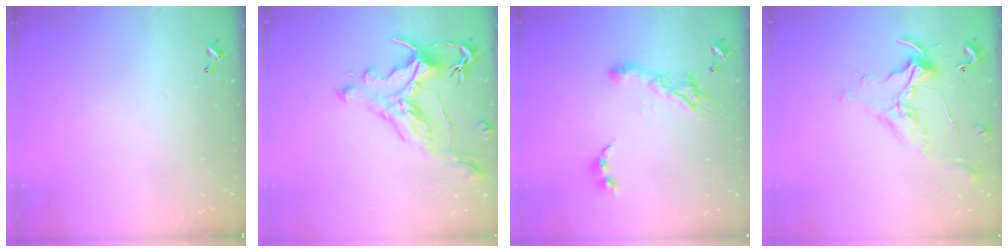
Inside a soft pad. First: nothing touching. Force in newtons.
{"total": 1.7, "press": 1.2, "slide": 1.1}
{"total": 9.2, "press": 9.1, "slide": 1.0}
{"total": 1.1, "press": 1.0, "slide": 0.4}